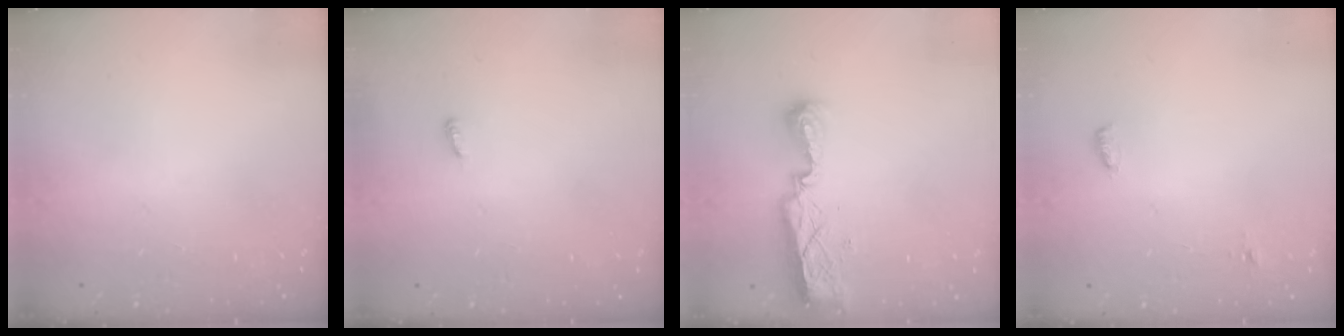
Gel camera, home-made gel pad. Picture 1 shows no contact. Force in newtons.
{"total": 2.6, "press": 2.6, "slide": 0.2}
{"total": 8.2, "press": 8.2, "slide": 0.4}
{"total": 5.0, "press": 4.1, "slide": 2.8}